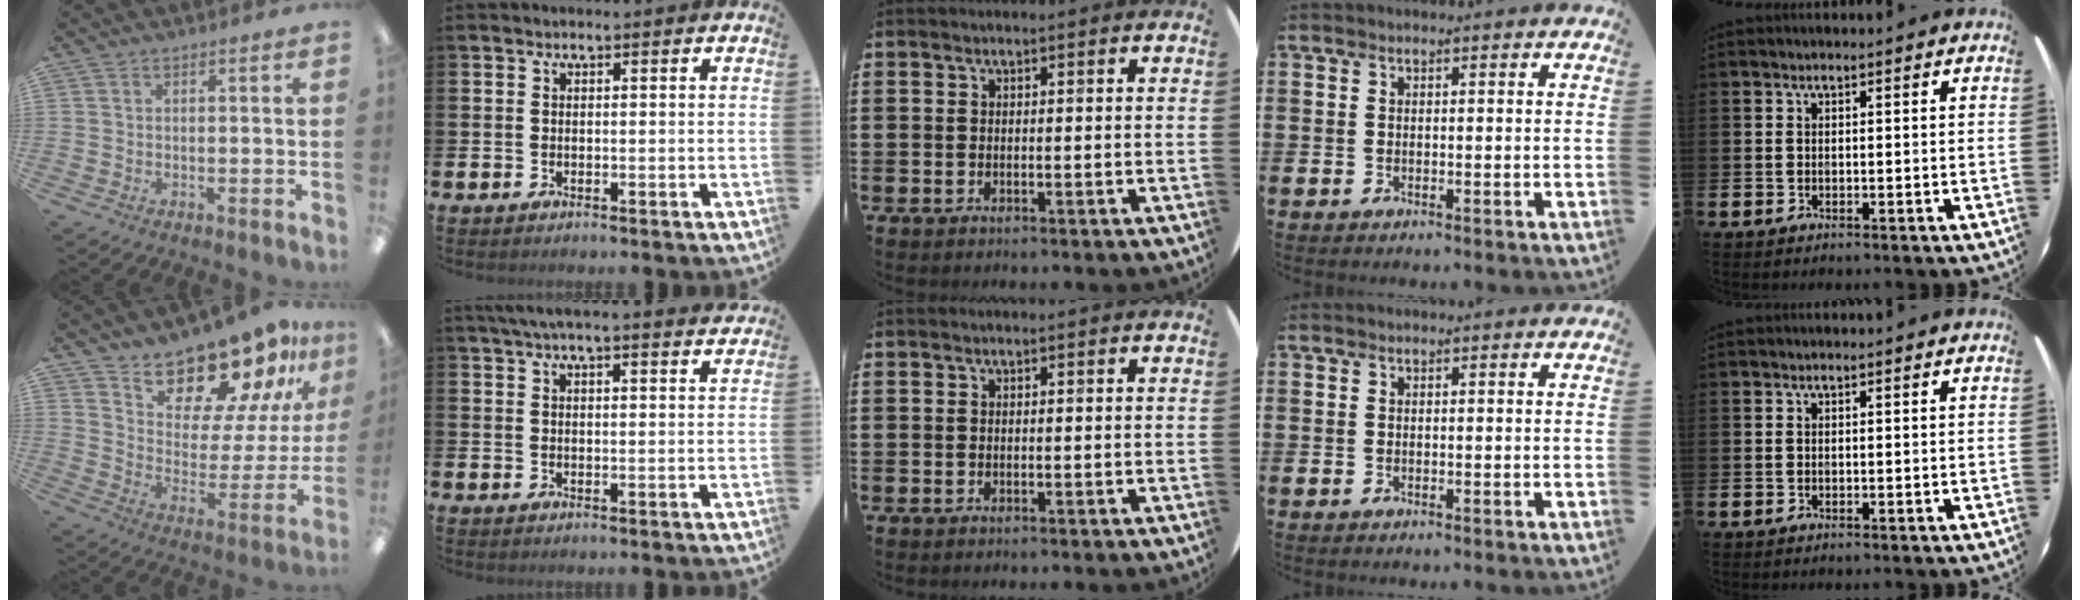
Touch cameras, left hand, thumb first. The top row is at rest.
{"thumb": {"total": 17.8, "force": [15.1, 6.9, 6.5], "torque": [-0.095, -0.121, 0.259]}, "index": {"total": 4.7, "force": [4.4, 0.2, 1.8], "torque": [-0.045, -0.010, 0.081]}}